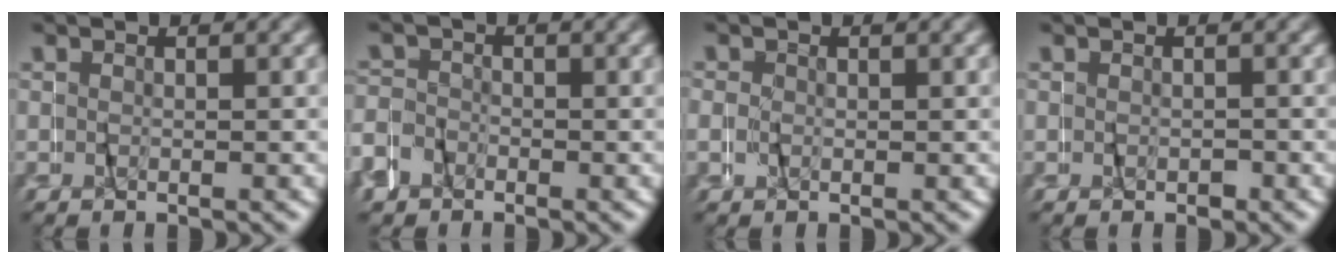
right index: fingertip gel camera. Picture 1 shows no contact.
{"total": 3.9, "force": [-2.0, 3.3, 0.0], "torque": [-0.001, 0.010, -0.048]}
{"total": 1.0, "force": [0.3, 0.9, 0.2], "torque": [-0.001, 0.004, 0.002]}
{"total": 0.7, "force": [-0.5, 0.4, 0.3], "torque": [-0.009, -0.004, -0.007]}